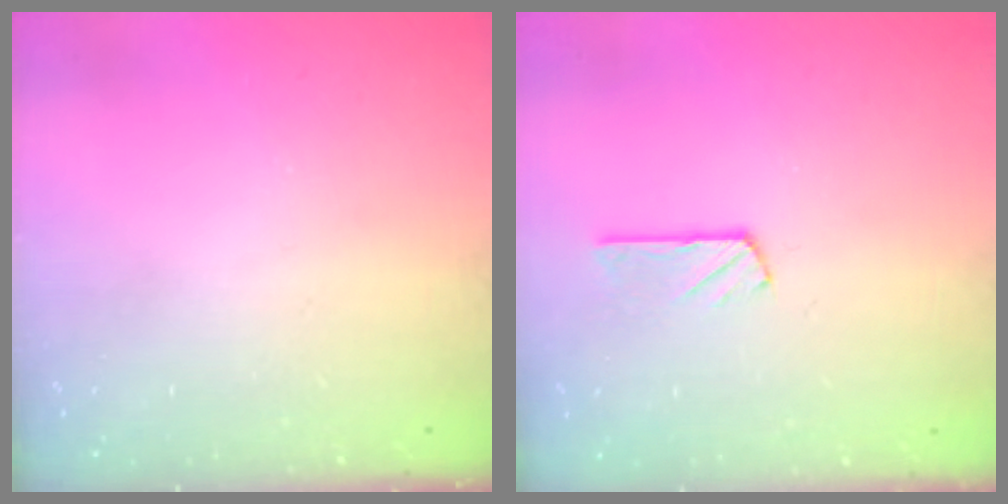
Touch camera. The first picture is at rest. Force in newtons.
{"total": 2.7, "press": 2.7, "slide": 0.1}